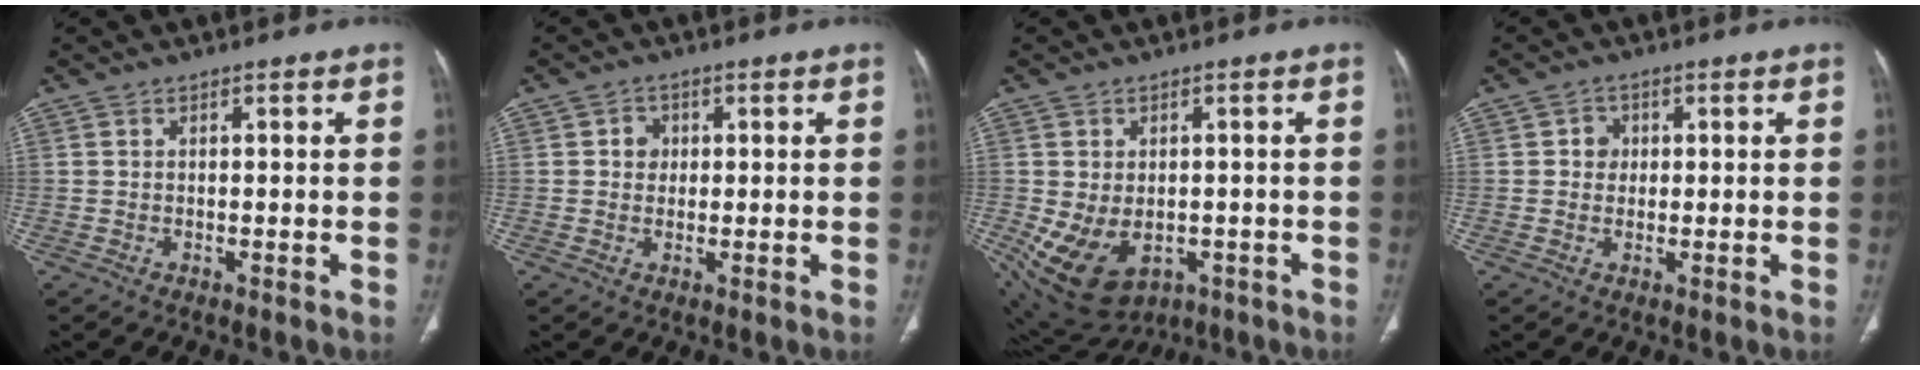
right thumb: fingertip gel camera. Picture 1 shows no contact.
{"total": 2.6, "force": [0.5, 2.3, 1.0], "torque": [0.000, 0.003, 0.005]}
{"total": 12.7, "force": [-3.6, 9.0, 8.3], "torque": [-0.142, 0.002, -0.029]}
{"total": 2.6, "force": [0.4, 2.4, 0.9], "torque": [0.002, 0.004, 0.003]}